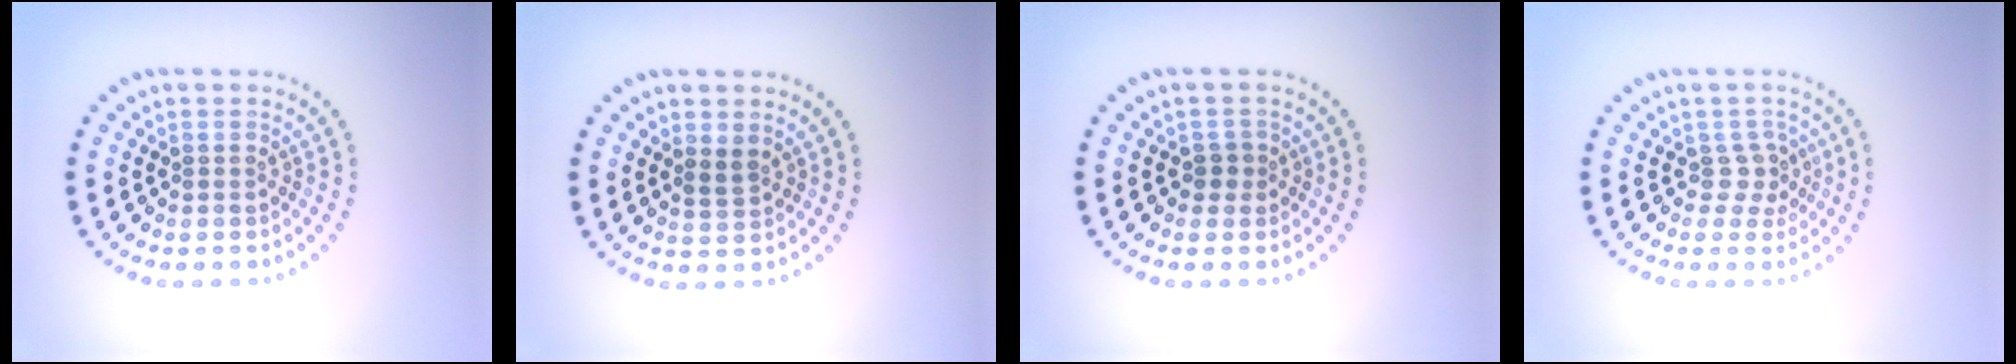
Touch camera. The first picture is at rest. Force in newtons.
{"total": 1.3, "press": 1.0, "slide": 0.8}
{"total": 1.2, "press": 0.9, "slide": 0.7}
{"total": 1.8, "press": 1.3, "slide": 1.2}